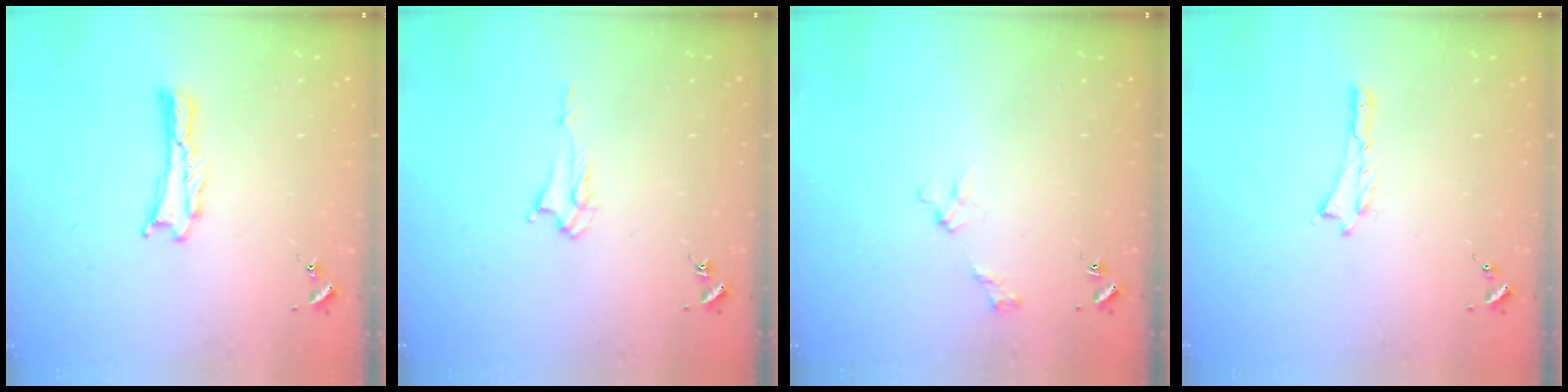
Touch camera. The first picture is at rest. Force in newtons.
{"total": 2.4, "press": 2.4, "slide": 0.3}
{"total": 2.7, "press": 2.6, "slide": 0.3}
{"total": 0.0}